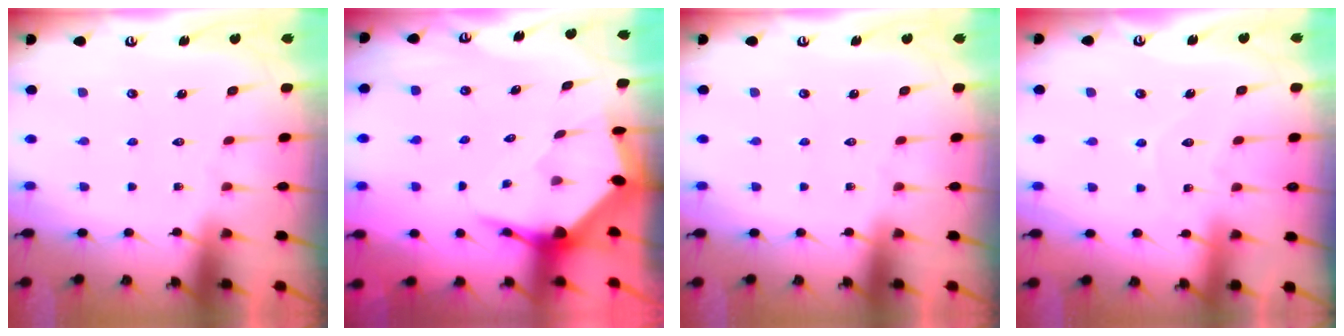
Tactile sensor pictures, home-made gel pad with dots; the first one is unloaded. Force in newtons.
{"total": 5.0, "press": 5.0, "slide": 0.5}
{"total": 0.0}
{"total": 6.0, "press": 6.0, "slide": 0.6}